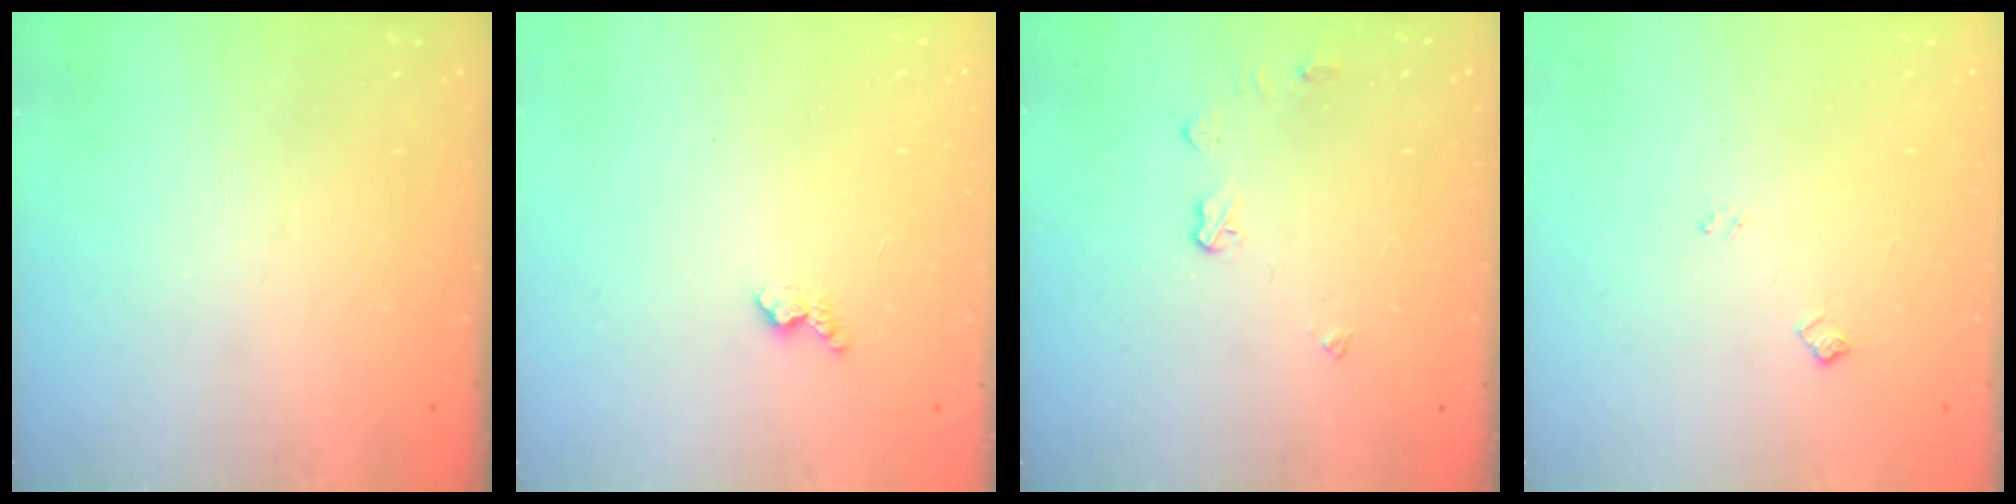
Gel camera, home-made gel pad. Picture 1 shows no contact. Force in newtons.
{"total": 3.0, "press": 3.0, "slide": 0.5}
{"total": 5.6, "press": 5.6, "slide": 0.2}
{"total": 5.1, "press": 5.0, "slide": 0.8}